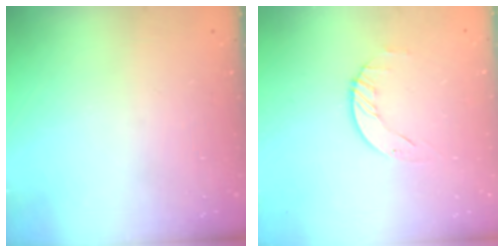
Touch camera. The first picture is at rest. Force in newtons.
{"total": 2.3, "press": 2.3, "slide": 0.3}